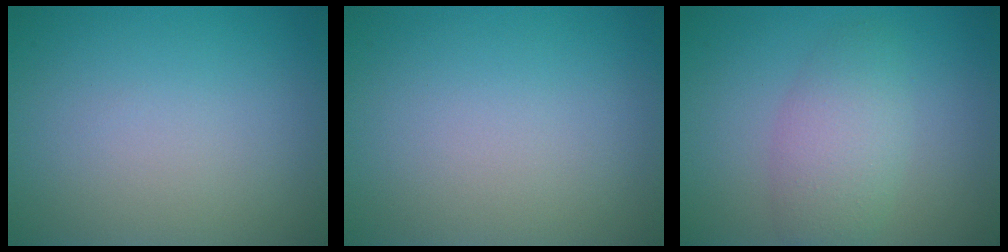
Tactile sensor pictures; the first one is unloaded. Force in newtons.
{"total": 0.0}
{"total": 2.4, "press": 2.4, "slide": 0.2}